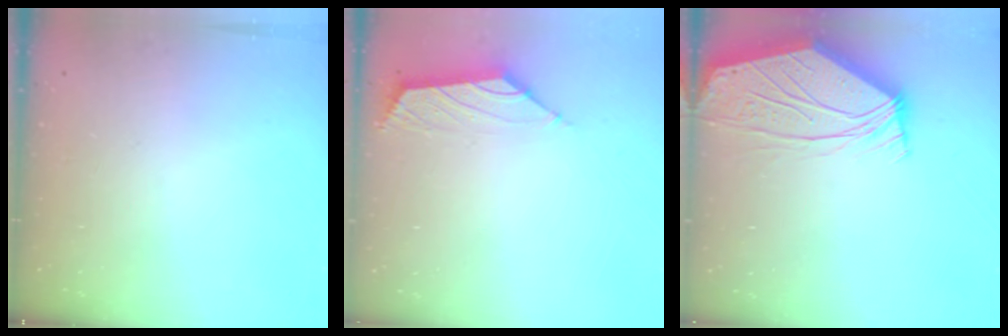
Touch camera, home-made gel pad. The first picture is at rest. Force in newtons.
{"total": 1.7, "press": 1.6, "slide": 0.6}
{"total": 6.4, "press": 6.3, "slide": 1.0}